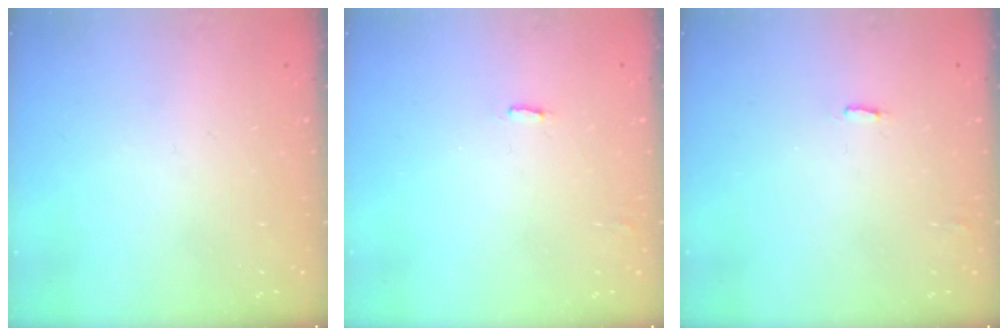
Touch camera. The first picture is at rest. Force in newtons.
{"total": 1.9, "press": 1.9, "slide": 0.1}
{"total": 1.9, "press": 1.9, "slide": 0.1}